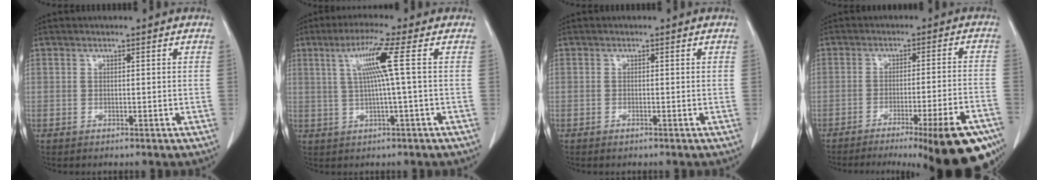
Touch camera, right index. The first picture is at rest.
{"total": 6.6, "force": [1.4, -1.4, 6.3], "torque": [-0.121, 0.012, 0.034]}
{"total": 0.6, "force": [-0.4, 0.1, 0.3], "torque": [-0.009, -0.001, -0.006]}
{"total": 19.5, "force": [-13.7, 1.7, 13.8], "torque": [-0.113, 0.000, -0.189]}